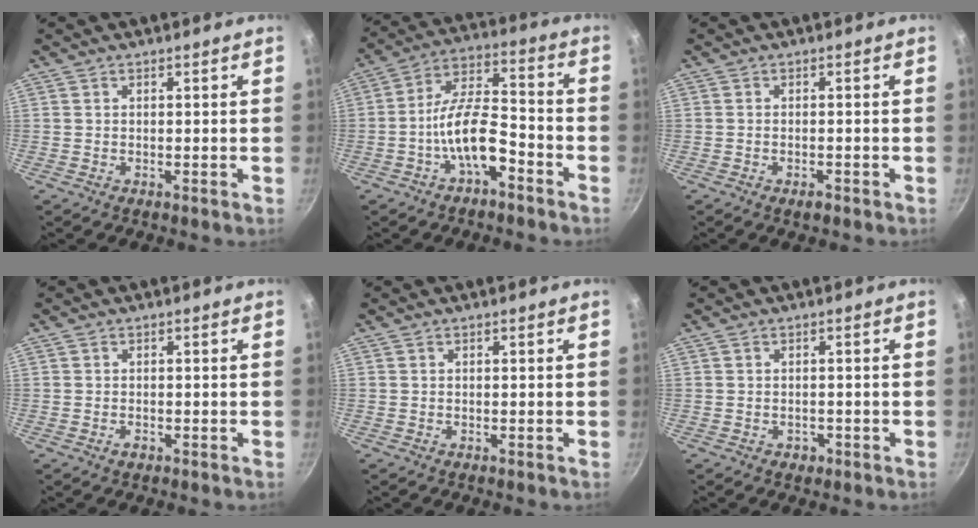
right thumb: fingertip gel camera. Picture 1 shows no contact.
{"total": 11.3, "force": [-5.3, 4.7, 8.8], "torque": [-0.143, 0.054, -0.100]}
{"total": 1.7, "force": [-1.1, 0.7, 1.1], "torque": [-0.019, 0.009, -0.017]}
{"total": 1.1, "force": [-0.5, 0.8, 0.6], "torque": [-0.008, 0.001, -0.010]}
{"total": 0.0}
{"total": 1.7, "force": [-0.7, 1.4, 0.7], "torque": [-0.004, 0.007, -0.004]}